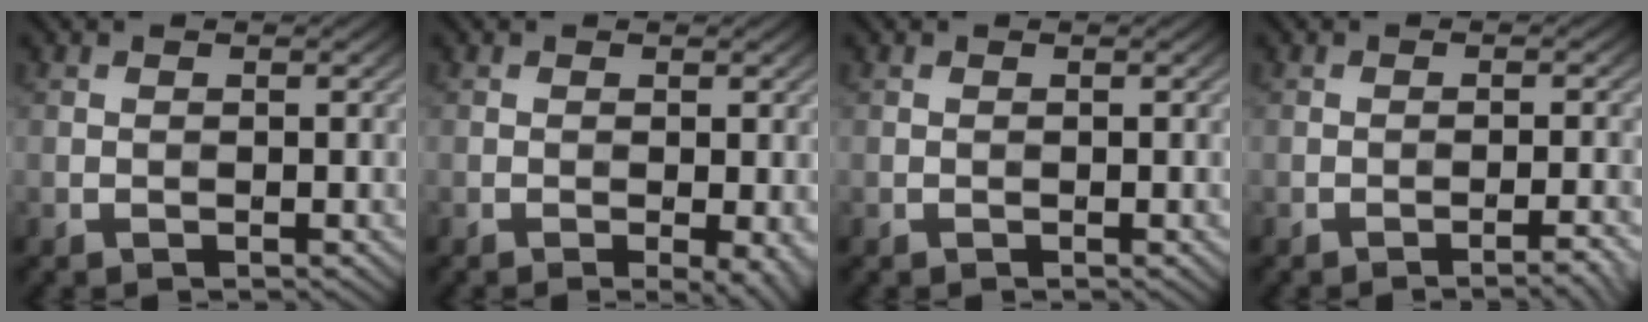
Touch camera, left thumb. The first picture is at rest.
{"total": 2.4, "force": [-0.7, 0.5, 2.3], "torque": [-0.032, -0.006, -0.009]}
{"total": 0.0}
{"total": 2.5, "force": [-1.6, 0.3, 1.8], "torque": [-0.024, 0.009, -0.028]}